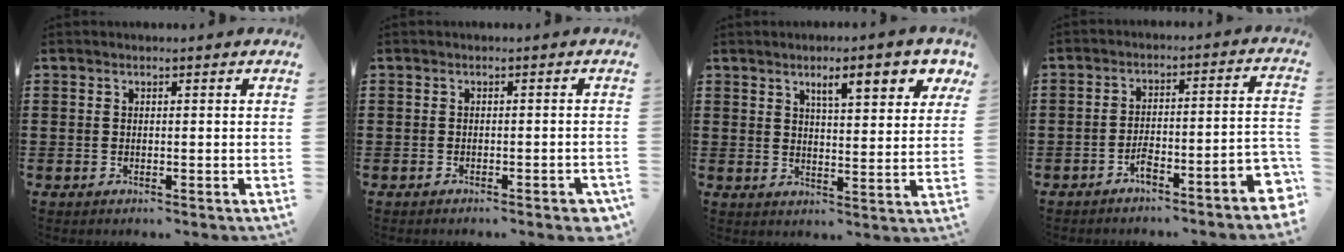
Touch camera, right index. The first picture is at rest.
{"total": 1.1, "force": [-1.0, 0.0, 0.6], "torque": [-0.013, -0.004, -0.018]}
{"total": 6.6, "force": [3.8, 1.7, 5.2], "torque": [-0.086, -0.005, 0.057]}
{"total": 5.3, "force": [-4.0, 0.4, 3.4], "torque": [-0.061, -0.008, -0.077]}